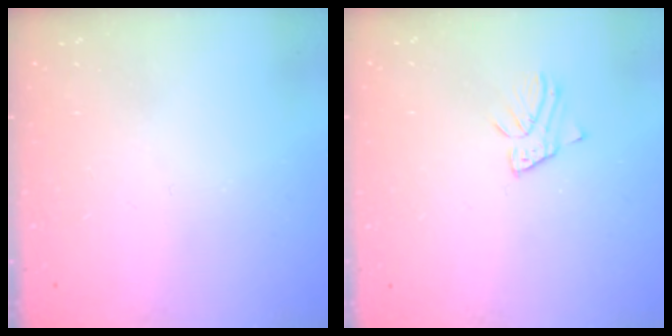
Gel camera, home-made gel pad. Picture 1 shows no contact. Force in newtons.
{"total": 3.9, "press": 3.9, "slide": 0.3}